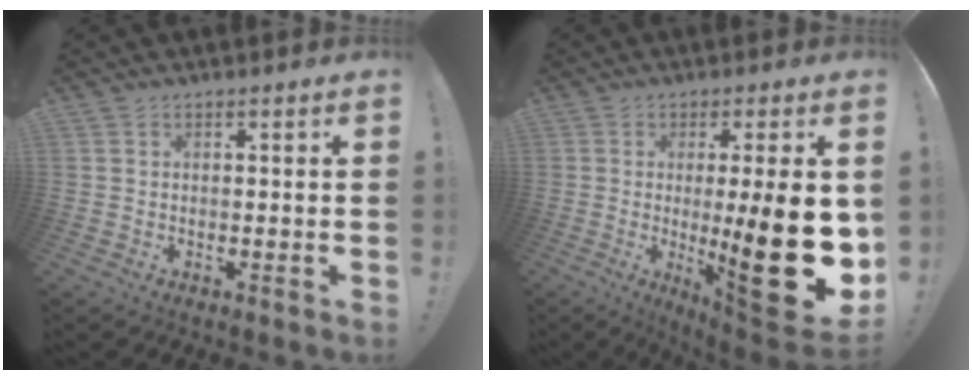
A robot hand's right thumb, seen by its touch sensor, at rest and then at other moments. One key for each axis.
{"total": 24.0, "fx": -1.9, "fy": 5.5, "fz": 23.2, "tx": -0.336, "ty": -0.029, "tz": -0.019}